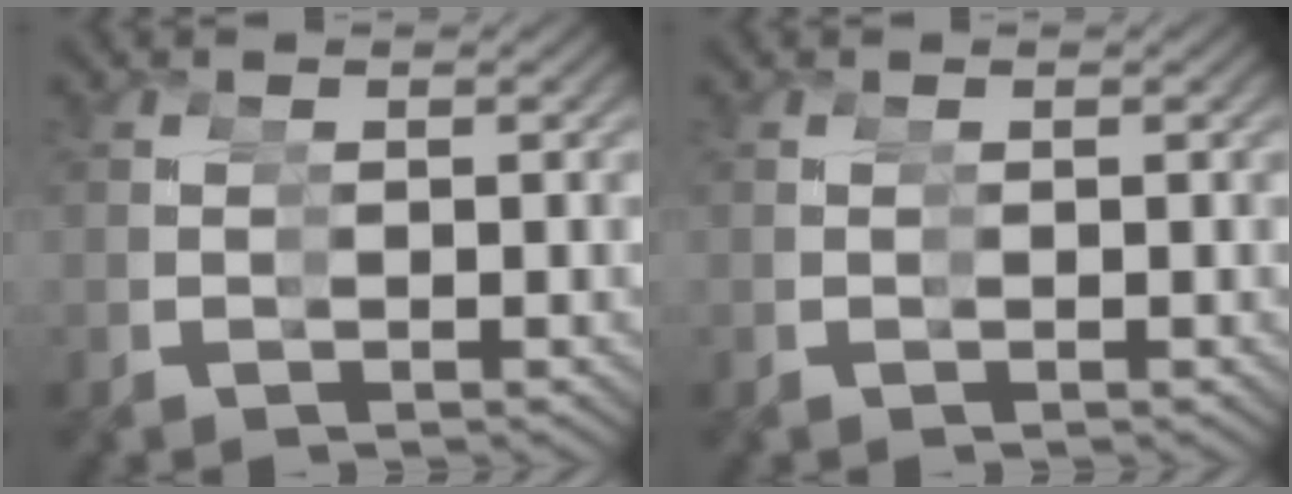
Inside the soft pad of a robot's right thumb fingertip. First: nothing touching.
{"total": 0.0}